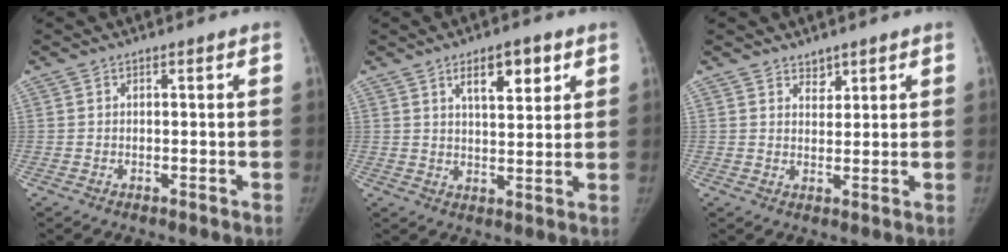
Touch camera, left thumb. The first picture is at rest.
{"total": 7.8, "force": [4.1, 3.2, 5.9], "torque": [-0.070, -0.023, 0.064]}
{"total": 2.6, "force": [2.0, 1.5, 0.4], "torque": [0.012, -0.014, 0.030]}